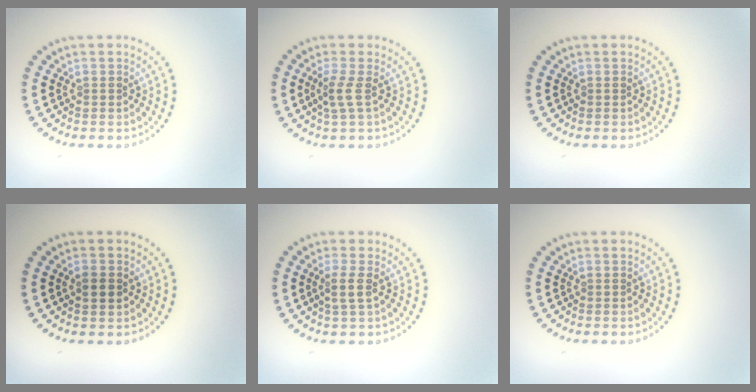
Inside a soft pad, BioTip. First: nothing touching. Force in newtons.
{"total": 1.8, "press": 1.4, "slide": 1.2}
{"total": 0.0}
{"total": 1.8, "press": 1.8, "slide": 0.1}
{"total": 1.6, "press": 1.2, "slide": 1.0}
{"total": 0.0}